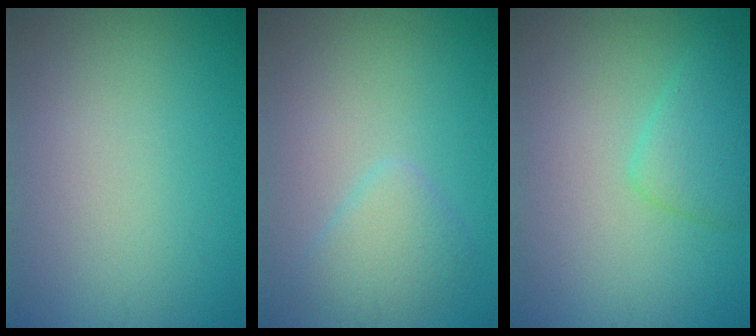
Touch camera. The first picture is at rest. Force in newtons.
{"total": 2.5, "press": 2.5, "slide": 0.2}
{"total": 2.6, "press": 2.6, "slide": 0.1}